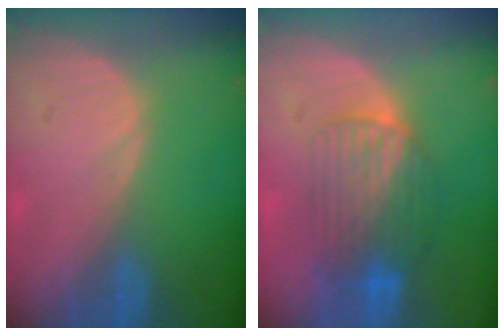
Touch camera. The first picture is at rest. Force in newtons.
{"total": 7.4, "press": 7.2, "slide": 1.7}